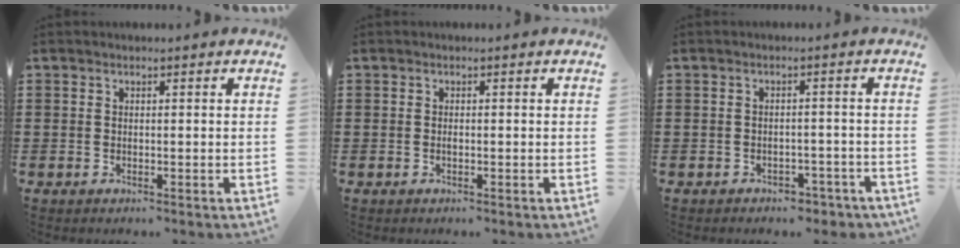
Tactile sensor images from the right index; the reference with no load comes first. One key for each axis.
{"total": 0.6, "fx": -0.1, "fy": 0.2, "fz": 0.6, "tx": -0.013, "ty": -0.003, "tz": -0.002}
{"total": 2.0, "fx": -1.9, "fy": 0.6, "fz": -0.1, "tx": -0.007, "ty": -0.002, "tz": -0.041}